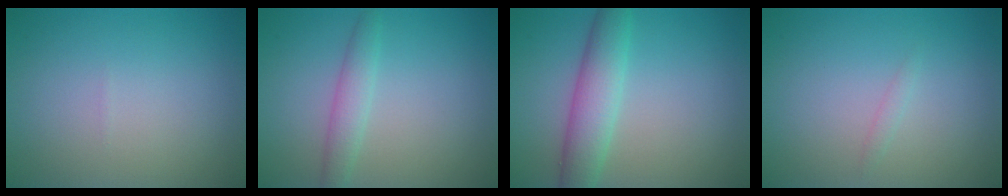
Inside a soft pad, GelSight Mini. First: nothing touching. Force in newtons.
{"total": 2.1, "press": 2.1, "slide": 0.1}
{"total": 4.2, "press": 4.2, "slide": 0.2}
{"total": 0.6, "press": 0.6, "slide": 0.0}